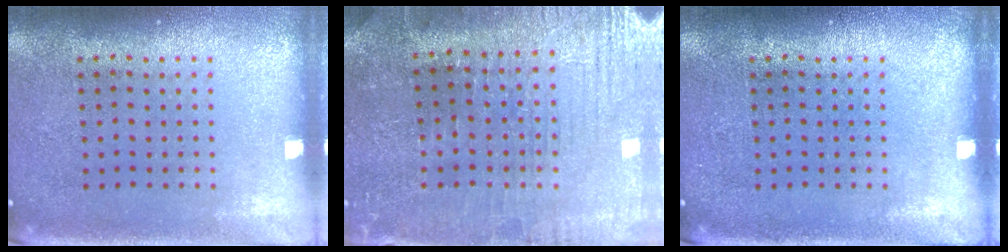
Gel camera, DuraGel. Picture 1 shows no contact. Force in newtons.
{"total": 0.9, "press": 0.8, "slide": 0.4}
{"total": 0.0}